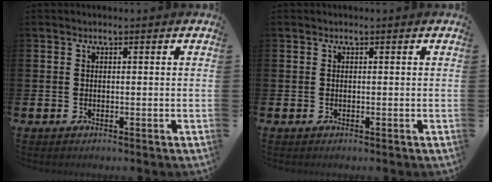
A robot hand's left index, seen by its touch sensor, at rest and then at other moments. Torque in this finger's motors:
{"motor_torque": [0.00, 0.00, -0.02, 0.00]}